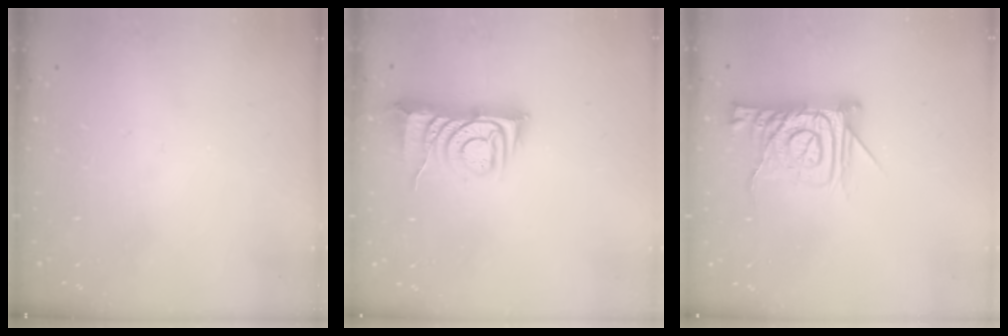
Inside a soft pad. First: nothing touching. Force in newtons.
{"total": 8.9, "press": 8.8, "slide": 1.2}
{"total": 14.3, "press": 14.3, "slide": 1.0}